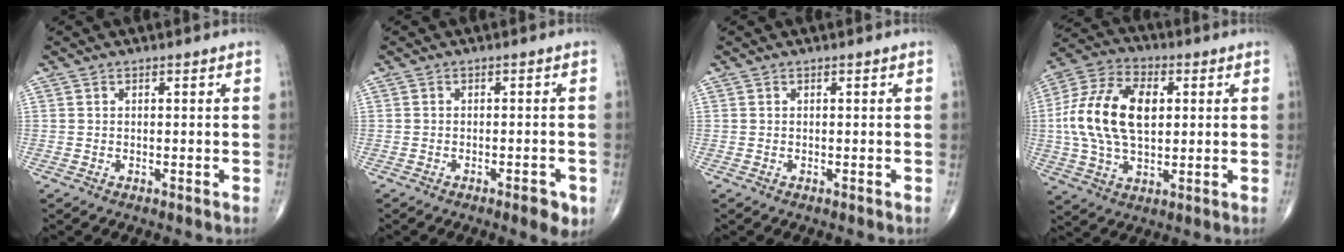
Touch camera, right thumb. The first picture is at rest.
{"total": 3.6, "force": [-1.8, 1.2, 2.9], "torque": [-0.033, 0.003, -0.021]}
{"total": 0.0}
{"total": 17.6, "force": [2.0, 10.4, 14.0], "torque": [-0.273, 0.015, 0.034]}